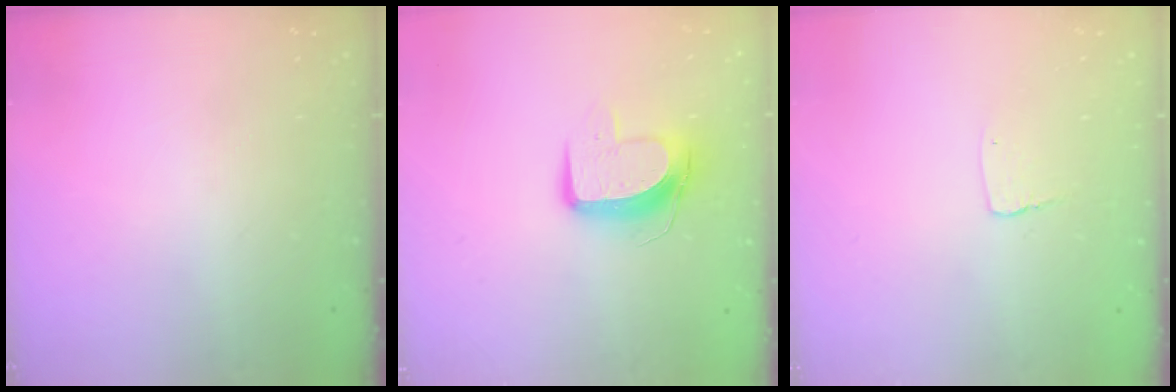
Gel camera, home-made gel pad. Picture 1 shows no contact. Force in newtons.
{"total": 10.2, "press": 10.2, "slide": 0.2}
{"total": 2.9, "press": 2.9, "slide": 0.2}